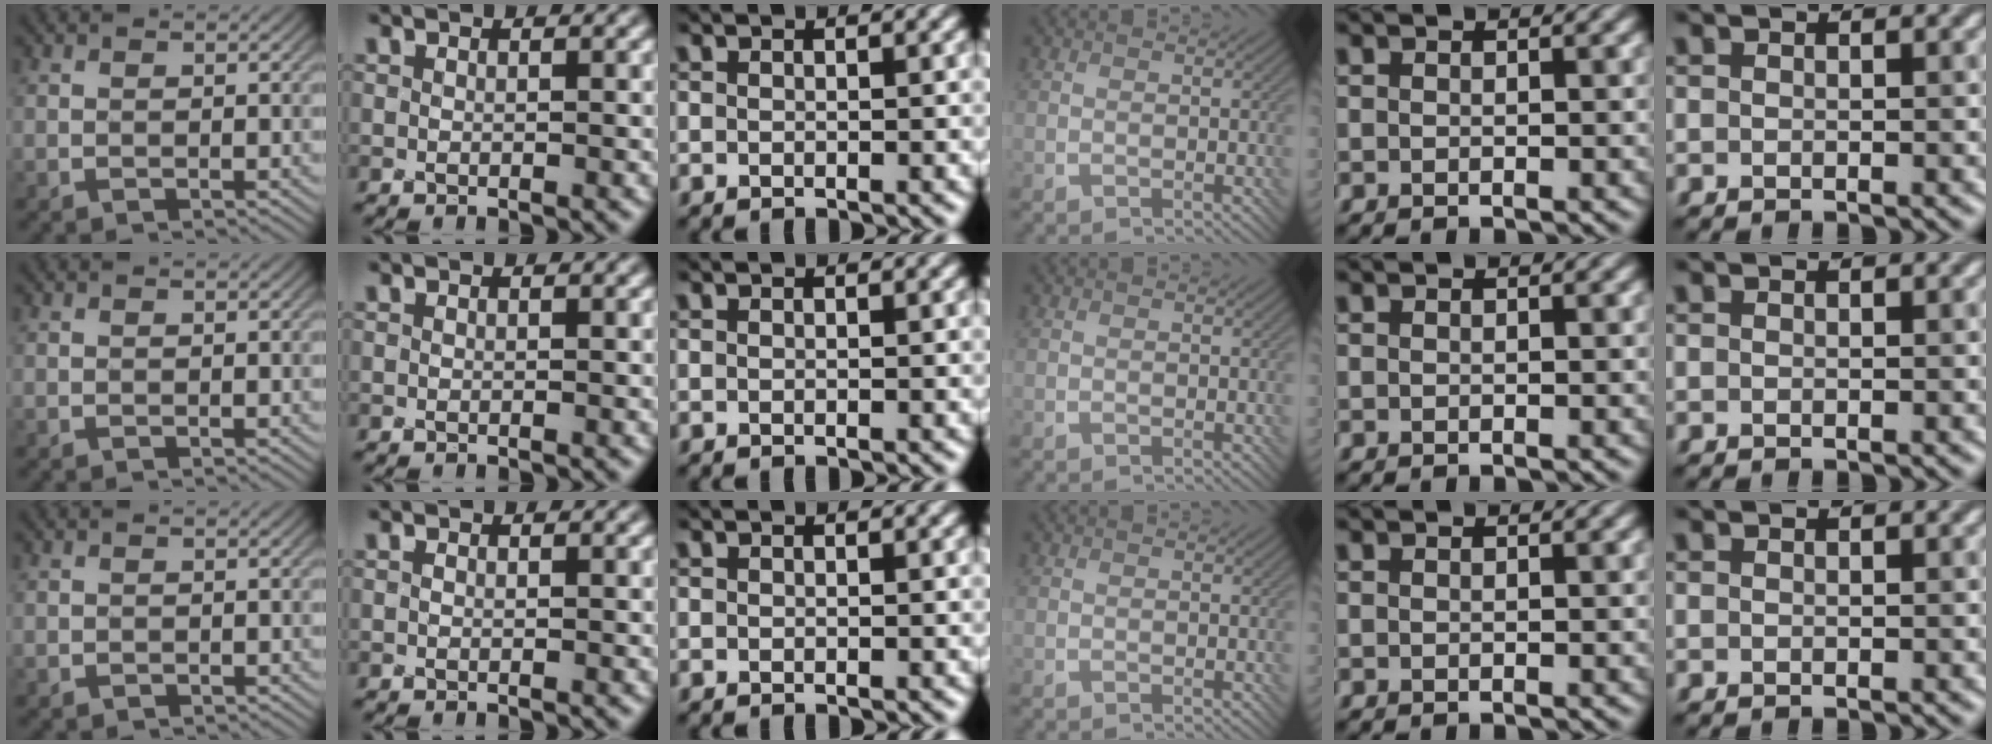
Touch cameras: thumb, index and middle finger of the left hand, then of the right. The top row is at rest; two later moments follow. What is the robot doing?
{"motion": "screw", "object": "bottle cap"}